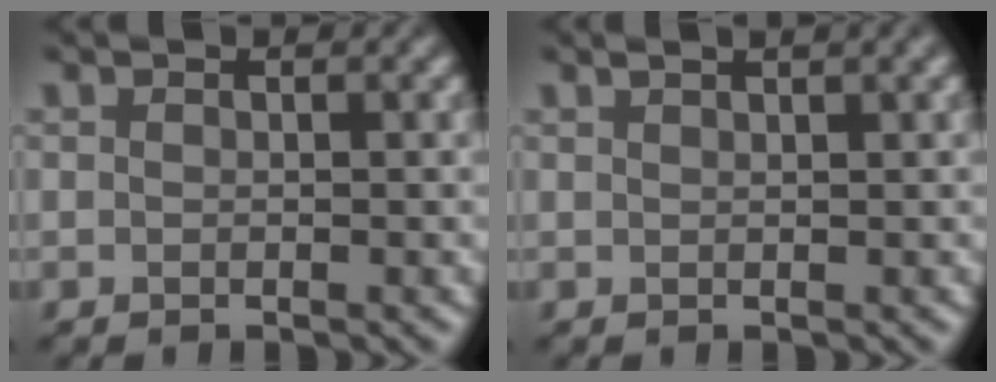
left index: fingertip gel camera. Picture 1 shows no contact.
{"total": 1.4, "force": [1.1, 0.1, 0.9], "torque": [-0.011, 0.005, 0.015]}